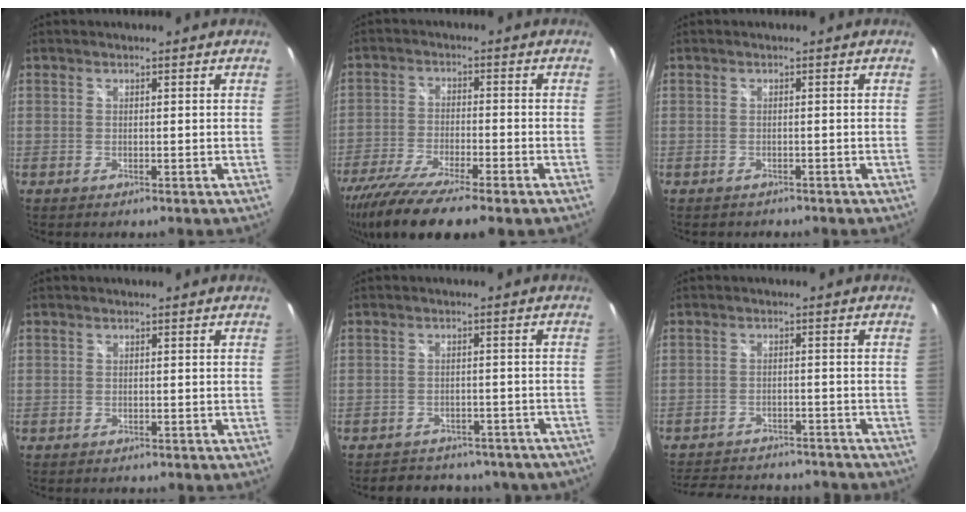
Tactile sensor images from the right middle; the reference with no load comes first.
{"total": 14.4, "force": [-11.0, 1.7, 9.1], "torque": [-0.189, -0.047, -0.192]}
{"total": 1.7, "force": [-1.4, 0.9, 0.4], "torque": [-0.010, -0.004, -0.018]}
{"total": 1.1, "force": [-0.9, 0.6, 0.0], "torque": [-0.006, 0.005, -0.013]}
{"total": 17.3, "force": [-14.7, 7.4, 5.3], "torque": [-0.105, 0.027, -0.161]}
{"total": 18.5, "force": [-16.0, 6.3, 6.8], "torque": [-0.143, 0.013, -0.206]}